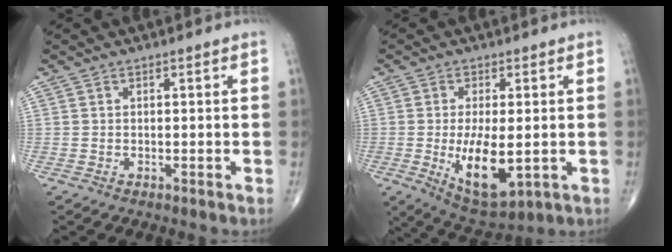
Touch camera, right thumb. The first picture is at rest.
{"total": 11.3, "force": [-1.7, 4.7, 10.1], "torque": [-0.169, -0.022, -0.015]}